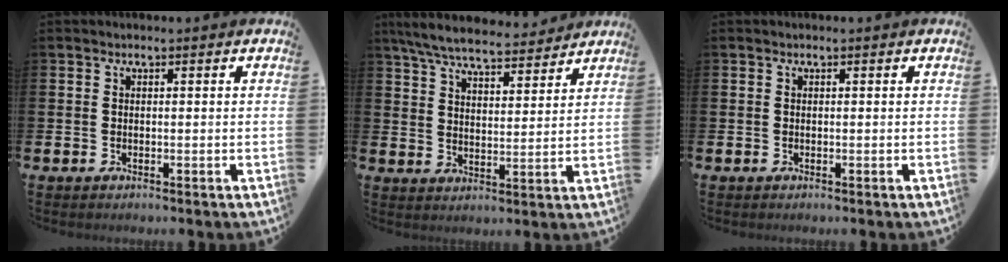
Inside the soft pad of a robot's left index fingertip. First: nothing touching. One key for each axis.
{"total": 7.3, "fx": 6.8, "fy": 1.2, "fz": 2.2, "tx": -0.074, "ty": -0.034, "tz": 0.123}
{"total": 0.0}